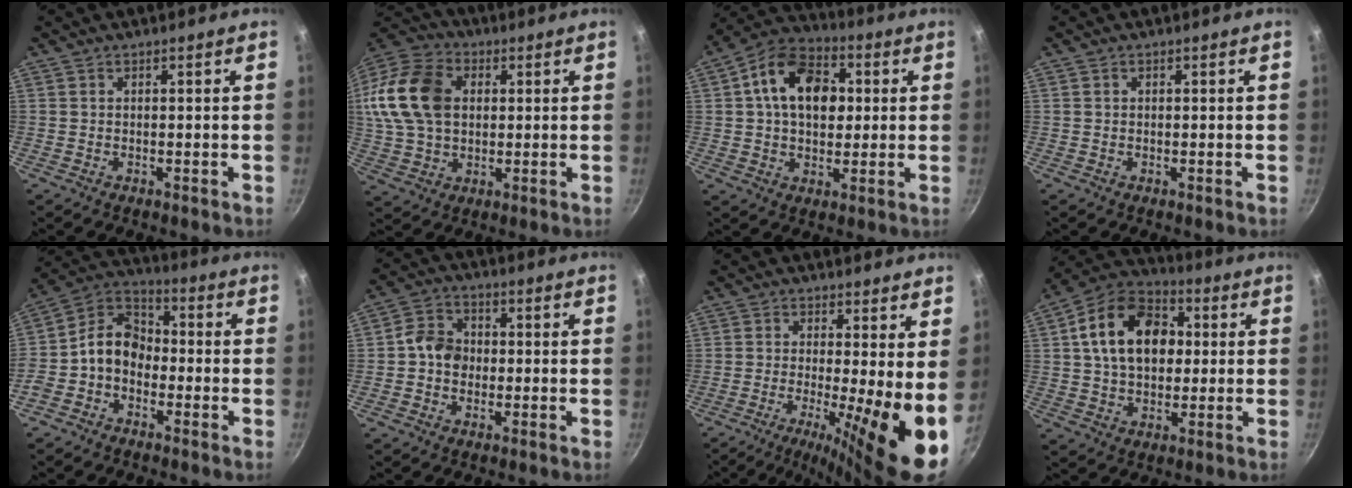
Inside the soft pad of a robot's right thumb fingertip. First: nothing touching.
{"total": 19.2, "force": [3.3, 13.8, 12.9], "torque": [-0.248, 0.021, 0.053]}
{"total": 15.3, "force": [2.8, 10.5, 10.7], "torque": [-0.143, 0.015, 0.030]}
{"total": 0.0}
{"total": 10.3, "force": [-2.2, 7.8, 6.4], "torque": [-0.082, 0.052, -0.067]}
{"total": 6.3, "force": [-0.3, 5.3, 3.3], "torque": [-0.032, 0.015, -0.021]}
{"total": 11.6, "force": [-1.4, 1.6, 11.4], "torque": [-0.172, -0.019, -0.025]}
{"total": 17.2, "force": [2.8, 12.1, 11.9], "torque": [-0.169, 0.023, 0.033]}